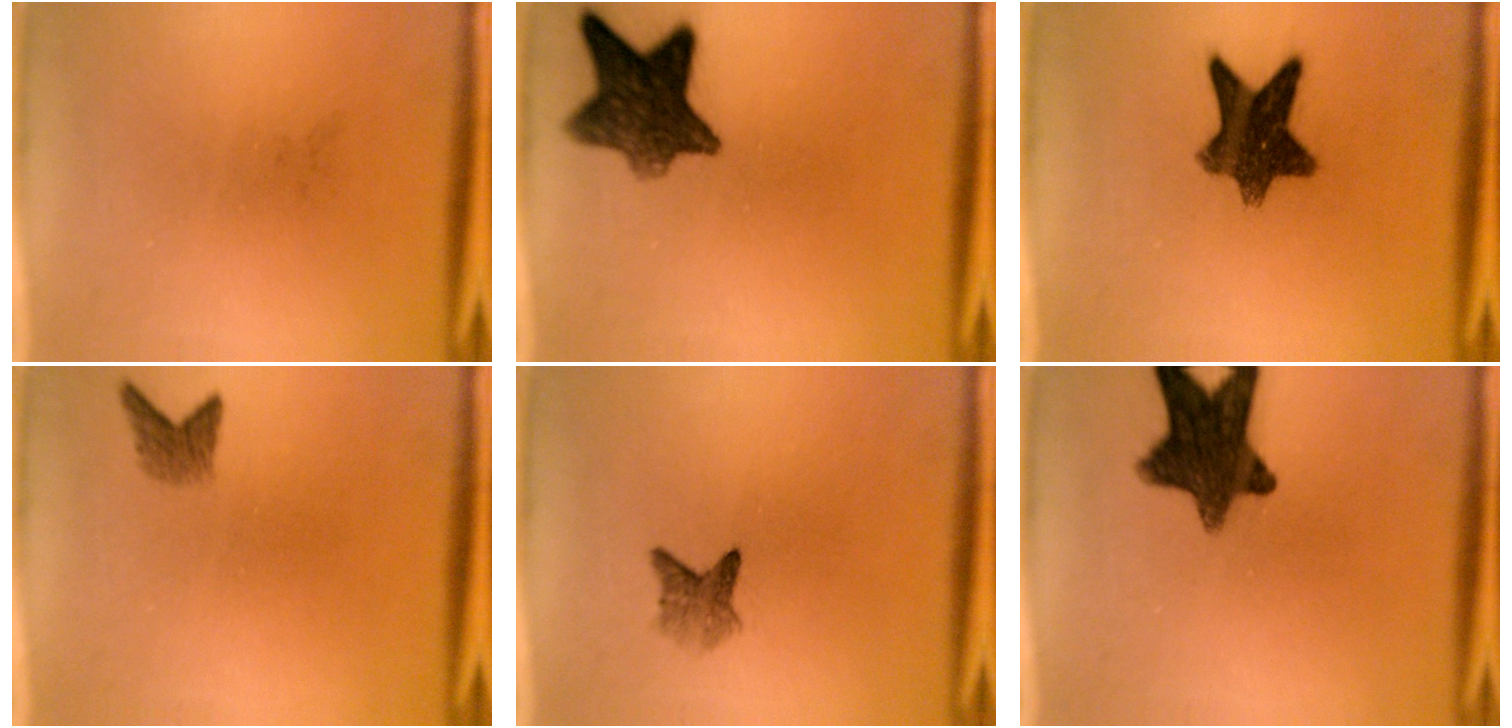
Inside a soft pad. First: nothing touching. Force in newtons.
{"total": 10.5}
{"total": 10.6}
{"total": 2.0}
{"total": 2.7}
{"total": 12.8}